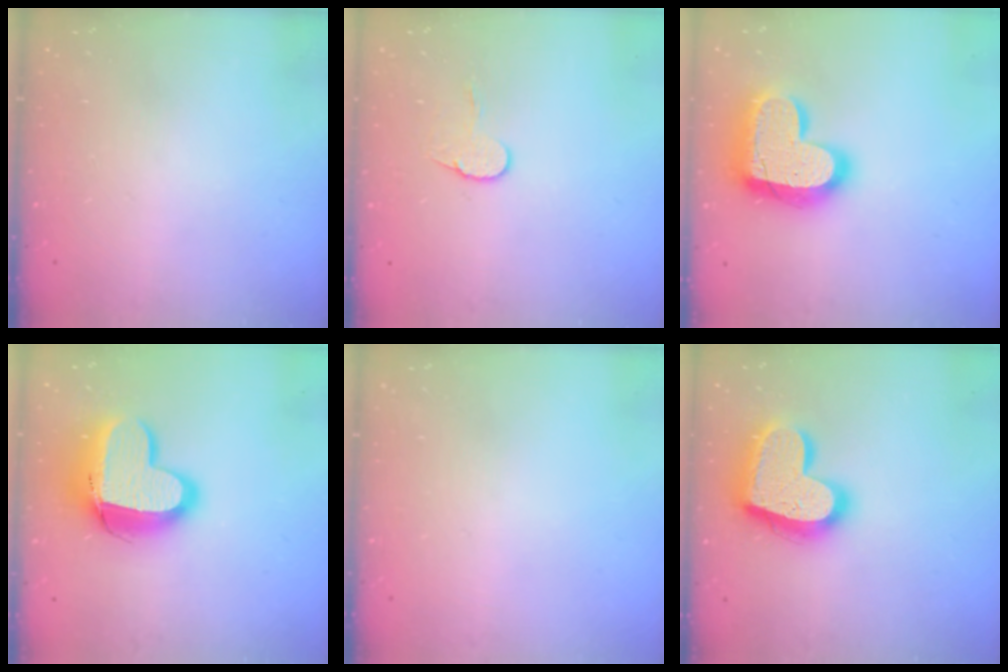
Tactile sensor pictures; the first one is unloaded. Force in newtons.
{"total": 7.3, "press": 7.3, "slide": 0.4}
{"total": 20.2, "press": 20.1, "slide": 1.3}
{"total": 16.0, "press": 16.0, "slide": 1.1}
{"total": 0.0}
{"total": 20.4, "press": 20.3, "slide": 1.7}